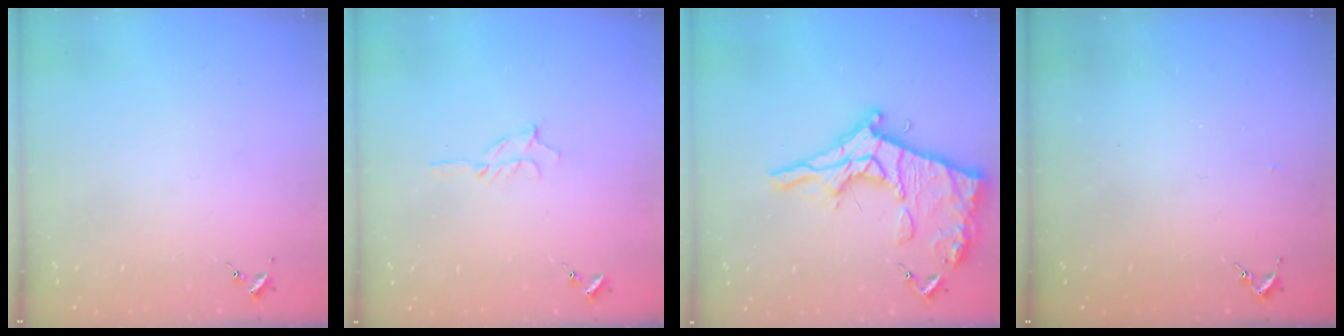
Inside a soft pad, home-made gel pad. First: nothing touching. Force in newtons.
{"total": 5.0, "press": 5.0, "slide": 0.6}
{"total": 21.2, "press": 21.2, "slide": 1.8}
{"total": 2.6, "press": 2.5, "slide": 0.3}